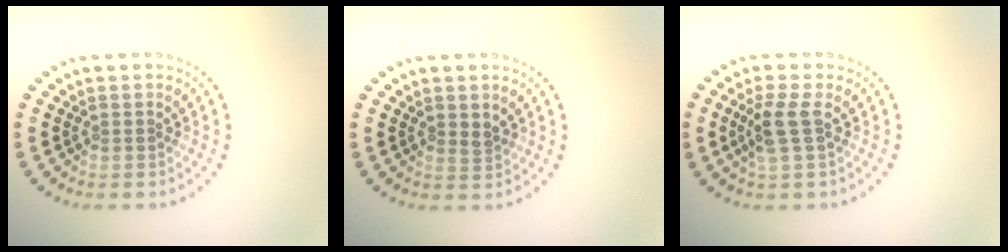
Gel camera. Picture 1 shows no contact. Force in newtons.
{"total": 1.0, "press": 0.8, "slide": 0.6}
{"total": 2.4, "press": 2.1, "slide": 1.2}